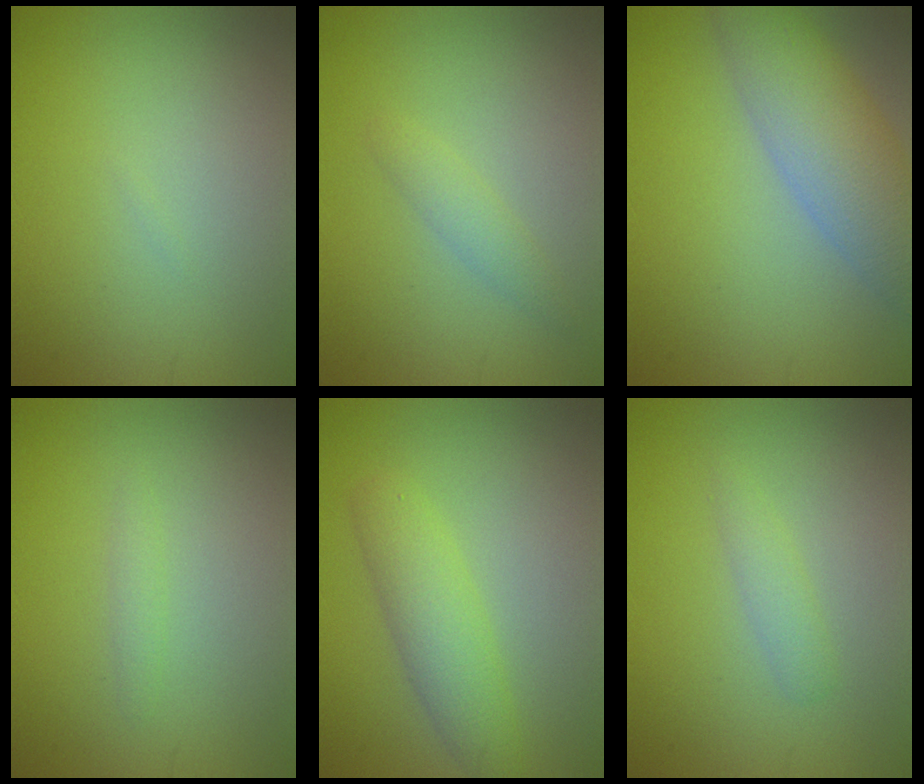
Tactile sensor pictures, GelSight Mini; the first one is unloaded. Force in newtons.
{"total": 1.6, "press": 1.6, "slide": 0.2}
{"total": 6.6, "press": 6.6, "slide": 0.3}
{"total": 0.8, "press": 0.8, "slide": 0.0}
{"total": 3.6, "press": 3.6, "slide": 0.0}
{"total": 1.4, "press": 1.4, "slide": 0.1}